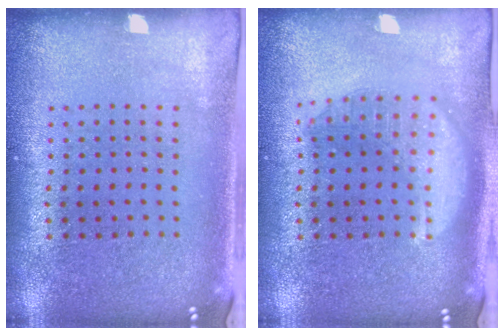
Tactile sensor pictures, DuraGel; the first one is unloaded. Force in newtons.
{"total": 1.9, "press": 1.9, "slide": 0.2}